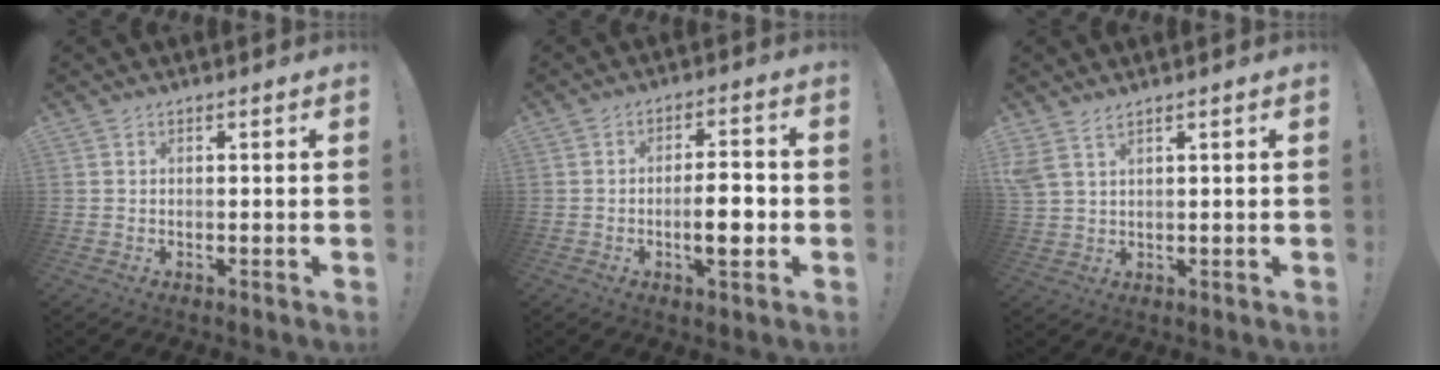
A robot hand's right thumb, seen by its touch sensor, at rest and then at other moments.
{"total": 8.8, "force": [-2.4, 2.5, 8.1], "torque": [-0.133, 0.001, -0.045]}
{"total": 3.9, "force": [2.7, 1.1, 2.6], "torque": [-0.059, -0.006, 0.055]}